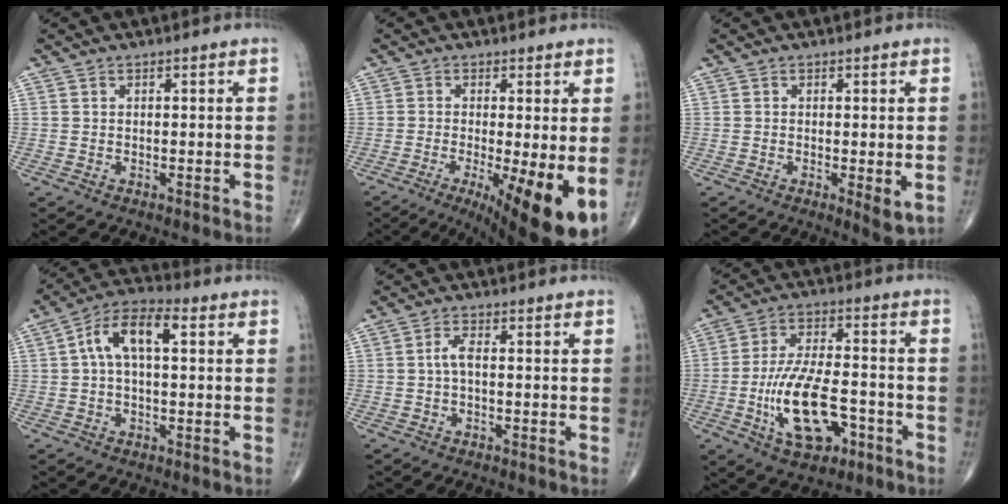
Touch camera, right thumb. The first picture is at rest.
{"total": 13.7, "force": [-3.6, 3.1, 12.8], "torque": [-0.171, -0.019, -0.042]}
{"total": 3.4, "force": [-0.5, 0.9, 3.2], "torque": [-0.052, -0.013, -0.010]}
{"total": 9.8, "force": [1.9, 4.6, 8.4], "torque": [-0.157, 0.035, 0.026]}
{"total": 2.5, "force": [-0.1, 0.8, 2.3], "torque": [-0.050, 0.008, -0.004]}
{"total": 14.7, "force": [-5.0, 6.9, 12.0], "torque": [-0.213, 0.025, -0.082]}